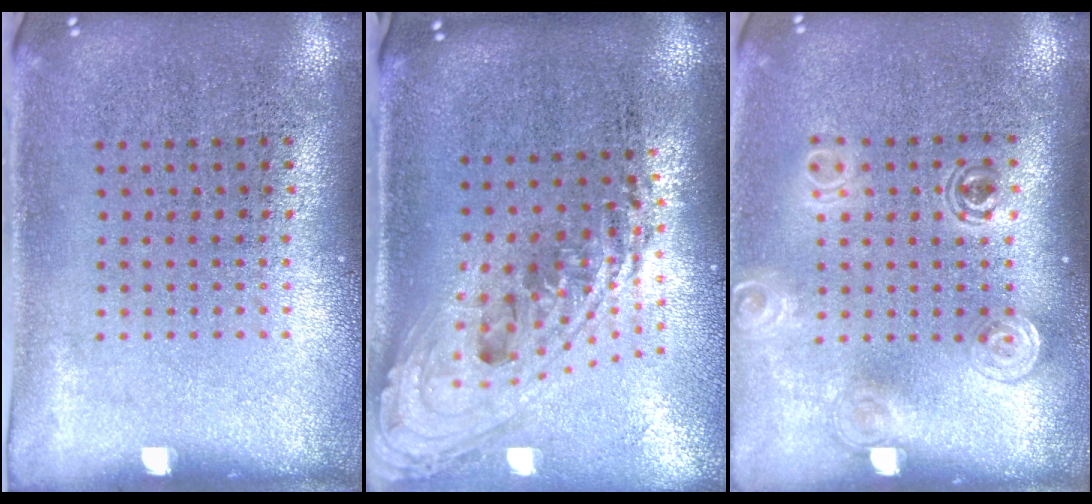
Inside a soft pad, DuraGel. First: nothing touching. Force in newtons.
{"total": 2.3, "press": 1.7, "slide": 1.6}
{"total": 1.6, "press": 1.3, "slide": 0.9}